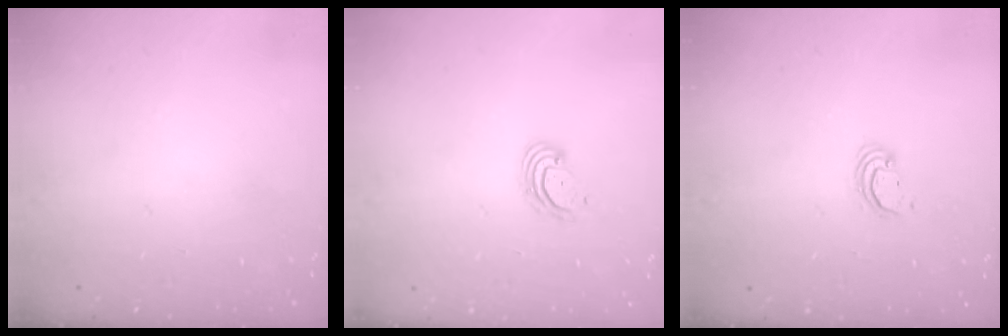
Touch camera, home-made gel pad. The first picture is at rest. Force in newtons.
{"total": 2.9, "press": 2.9, "slide": 0.1}
{"total": 2.7, "press": 2.7, "slide": 0.1}